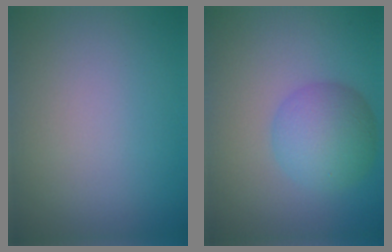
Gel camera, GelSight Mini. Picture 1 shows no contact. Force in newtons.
{"total": 4.7, "press": 4.7, "slide": 0.1}